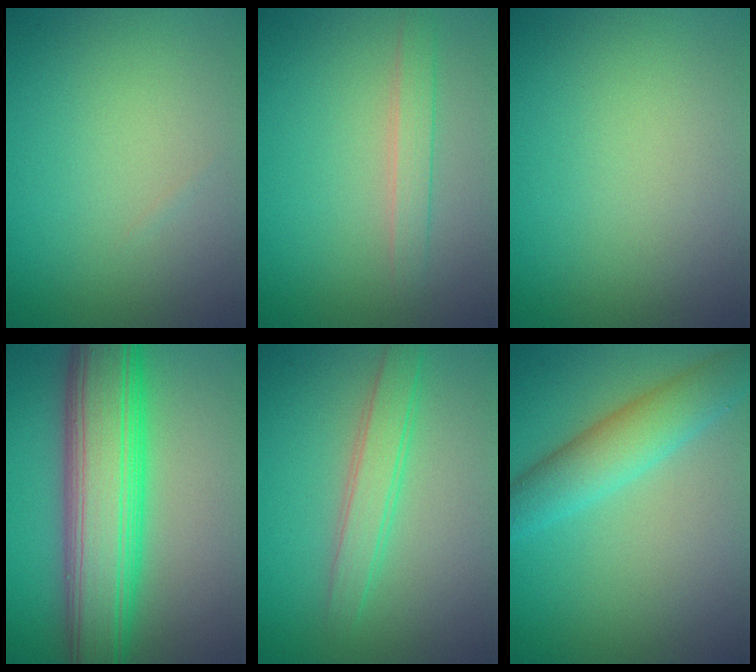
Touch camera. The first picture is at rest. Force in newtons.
{"total": 1.8, "press": 1.8, "slide": 0.2}
{"total": 0.0}
{"total": 10.5, "press": 10.5, "slide": 0.3}
{"total": 2.8, "press": 2.7, "slide": 0.1}
{"total": 4.8, "press": 4.8, "slide": 0.0}